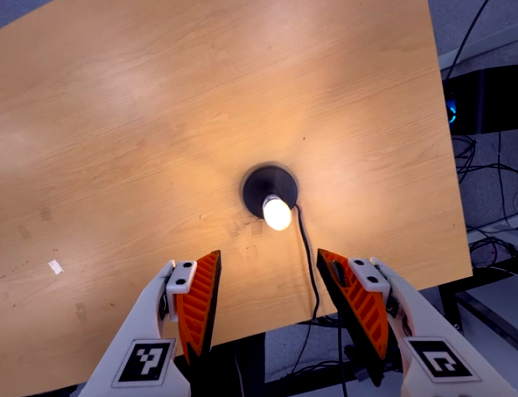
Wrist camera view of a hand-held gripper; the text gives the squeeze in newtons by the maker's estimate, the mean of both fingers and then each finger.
{"total": 0.0}